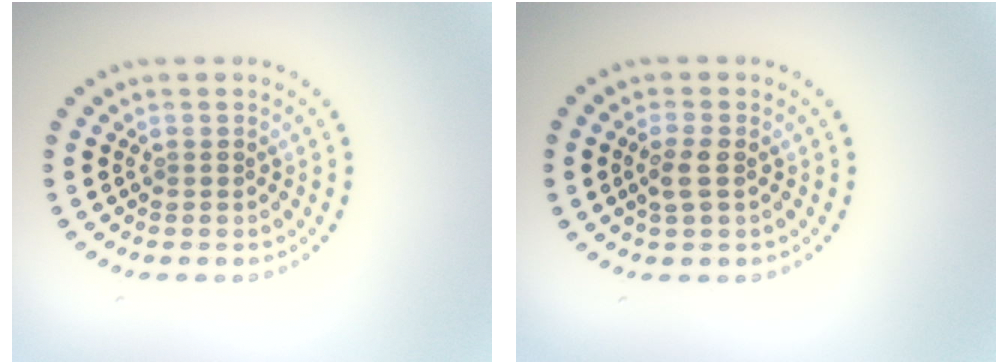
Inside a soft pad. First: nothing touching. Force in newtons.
{"total": 1.9, "press": 1.7, "slide": 0.7}